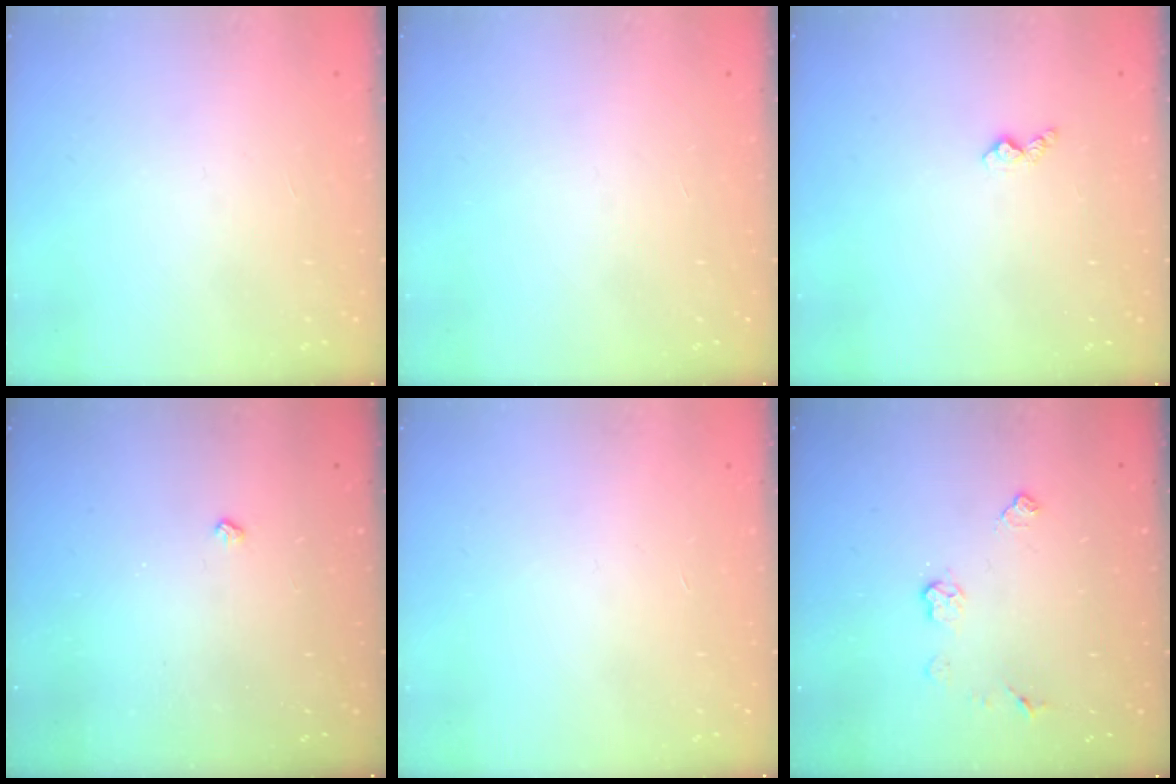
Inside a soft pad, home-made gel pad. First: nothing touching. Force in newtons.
{"total": 0.0}
{"total": 3.6, "press": 3.6, "slide": 0.5}
{"total": 2.5, "press": 2.4, "slide": 0.5}
{"total": 0.0}
{"total": 5.8, "press": 5.7, "slide": 0.5}